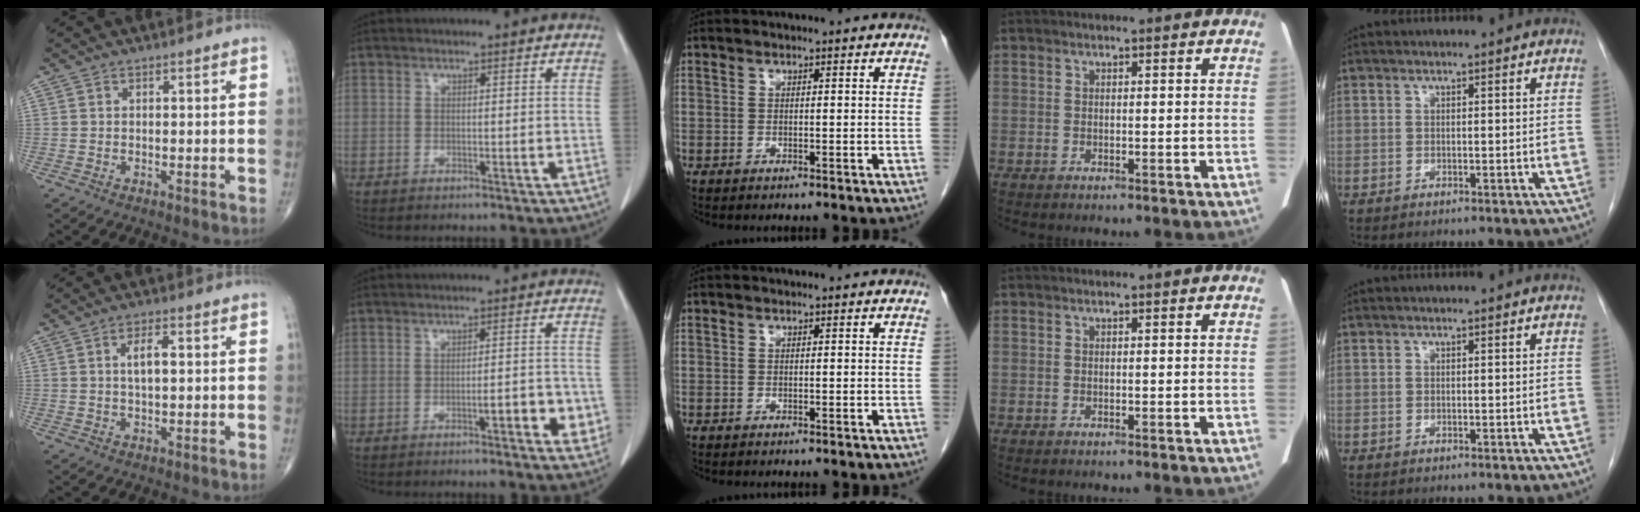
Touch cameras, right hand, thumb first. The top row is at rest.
{"thumb": {"total": 4.5, "force": [0.8, 1.9, 4.0], "torque": [-0.068, 0.002, 0.013]}, "index": {"total": 5.3, "force": [-2.0, 1.3, 4.7], "torque": [-0.055, 0.003, -0.023]}}